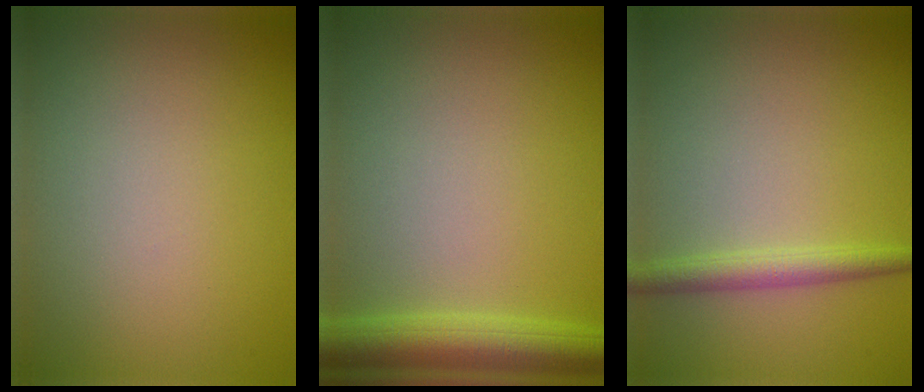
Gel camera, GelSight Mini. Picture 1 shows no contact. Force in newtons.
{"total": 5.1, "press": 5.1, "slide": 0.2}
{"total": 2.4, "press": 2.4, "slide": 0.0}